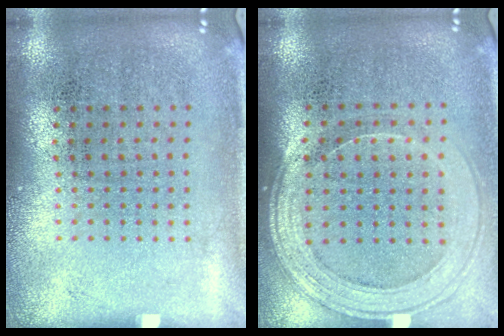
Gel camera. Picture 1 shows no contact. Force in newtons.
{"total": 1.6, "press": 1.4, "slide": 0.7}